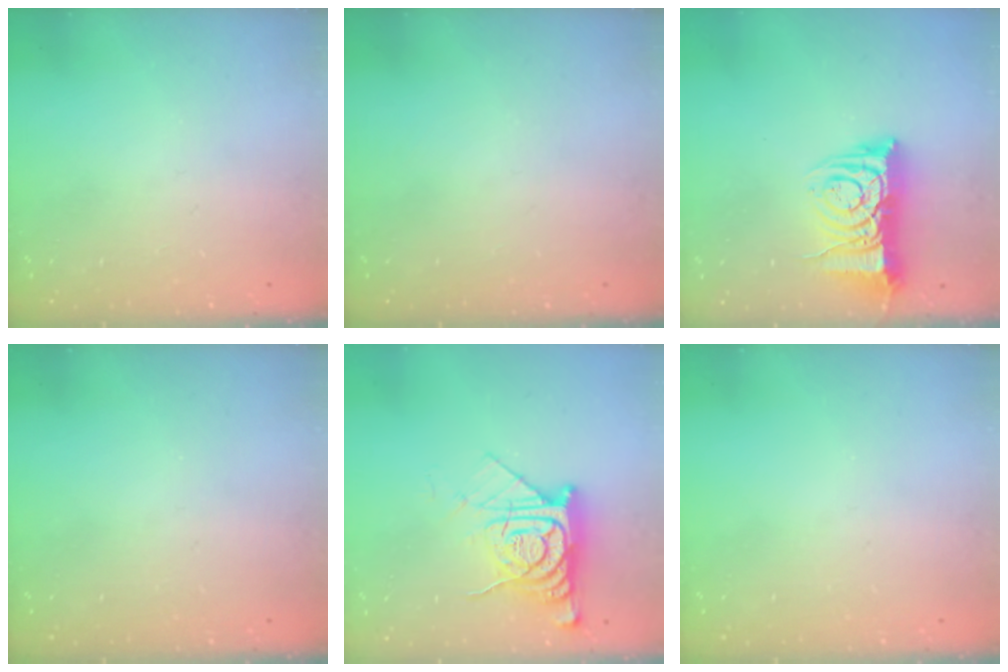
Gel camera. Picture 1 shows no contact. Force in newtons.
{"total": 0.0}
{"total": 9.6, "press": 9.5, "slide": 1.1}
{"total": 0.0}
{"total": 11.8, "press": 11.7, "slide": 1.0}
{"total": 0.0}